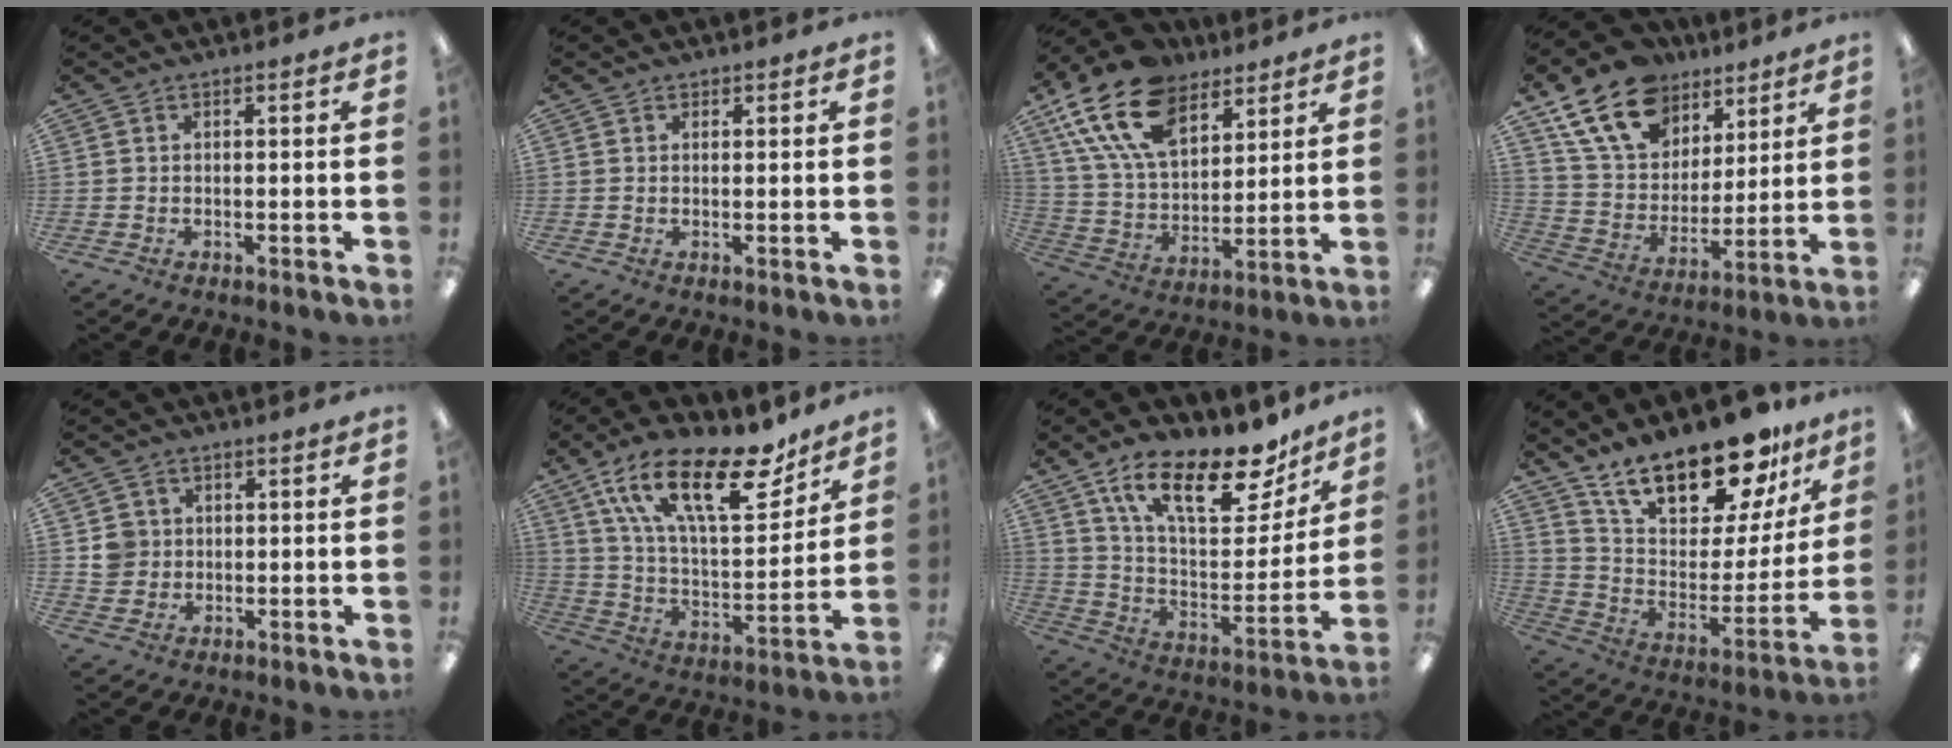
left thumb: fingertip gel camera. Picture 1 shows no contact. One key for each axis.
{"total": 0.8, "fx": 0.7, "fy": 0.4, "fz": 0.0, "tx": 0.000, "ty": 0.001, "tz": 0.013}
{"total": 19.6, "fx": 11.9, "fy": 11.3, "fz": 10.7, "tx": -0.222, "ty": -0.051, "tz": 0.217}
{"total": 19.1, "fx": 12.2, "fy": 12.1, "fz": 8.2, "tx": -0.160, "ty": -0.053, "tz": 0.230}
{"total": 4.7, "fx": 0.9, "fy": 4.5, "fz": 0.8, "tx": -0.011, "ty": 0.004, "tz": 0.015}
{"total": 23.9, "fx": 14.6, "fy": 9.4, "fz": 16.3, "tx": -0.276, "ty": -0.071, "tz": 0.251}
{"total": 22.2, "fx": 14.6, "fy": 8.9, "fz": 14.2, "tx": -0.229, "ty": -0.084, "tz": 0.250}
{"total": 22.8, "fx": 17.9, "fy": 8.4, "fz": 11.2, "tx": -0.182, "ty": -0.118, "tz": 0.312}